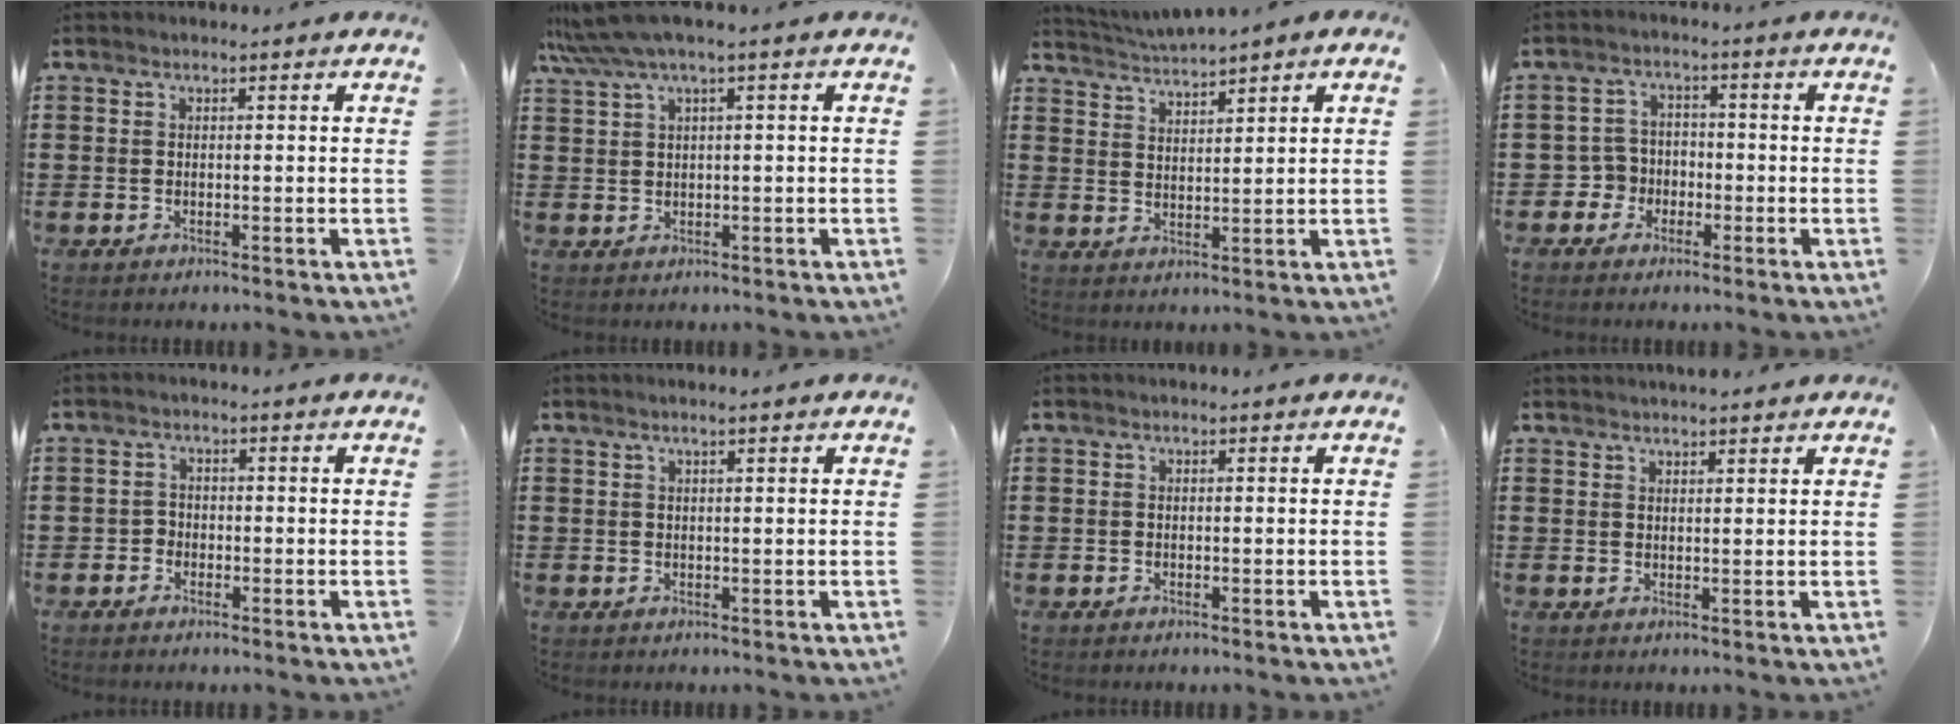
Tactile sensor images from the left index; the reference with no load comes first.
{"total": 4.2, "force": [1.9, 0.1, 3.7], "torque": [-0.088, -0.007, 0.029]}
{"total": 2.4, "force": [2.4, -0.3, 0.3], "torque": [-0.016, -0.011, 0.041]}
{"total": 3.6, "force": [-1.8, 3.0, 0.8], "torque": [-0.035, 0.005, -0.042]}
{"total": 1.5, "force": [-0.9, 1.1, 0.2], "torque": [-0.010, 0.004, -0.022]}
{"total": 1.0, "force": [0.6, -0.2, 0.8], "torque": [-0.013, -0.002, 0.011]}
{"total": 0.0}
{"total": 2.1, "force": [2.1, 0.1, 0.3], "torque": [-0.009, 0.001, 0.040]}